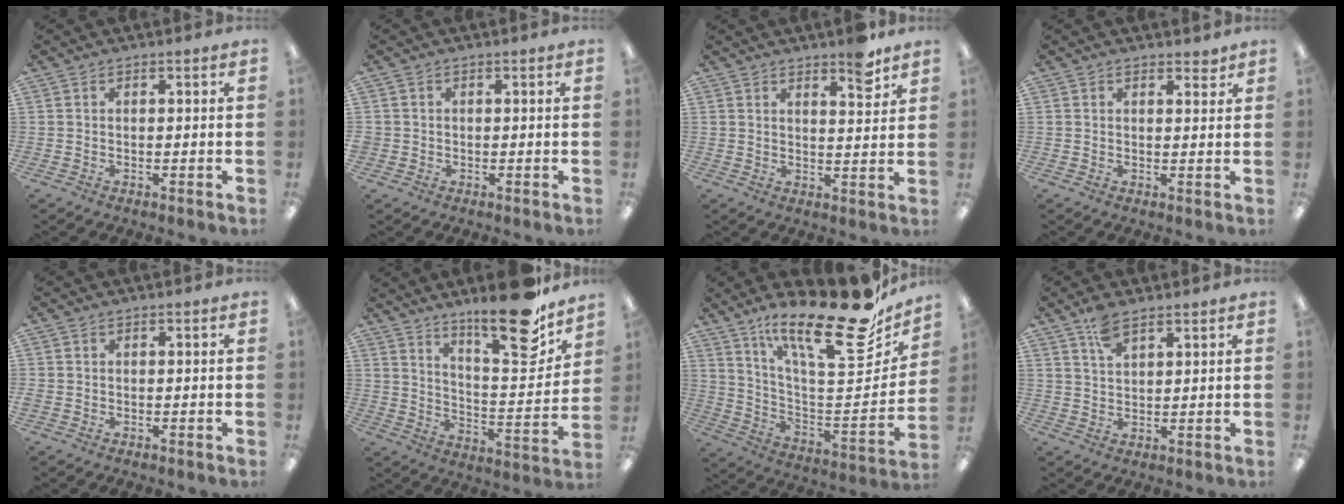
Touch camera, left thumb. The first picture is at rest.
{"total": 1.2, "force": [0.1, 1.2, 0.0], "torque": [-0.001, 0.004, 0.000]}
{"total": 3.8, "force": [2.8, 1.2, 2.2], "torque": [-0.017, -0.015, 0.042]}
{"total": 2.0, "force": [1.8, 0.6, 0.8], "torque": [-0.001, -0.010, 0.030]}
{"total": 0.6, "force": [0.0, 0.5, 0.2], "torque": [-0.002, 0.004, -0.001]}
{"total": 18.7, "force": [15.1, 3.8, 10.5], "torque": [-0.165, -0.109, 0.246]}
{"total": 25.9, "force": [19.5, 6.3, 15.8], "torque": [-0.225, -0.146, 0.316]}
{"total": 5.2, "force": [3.8, 2.0, 3.0], "torque": [-0.060, -0.010, 0.069]}